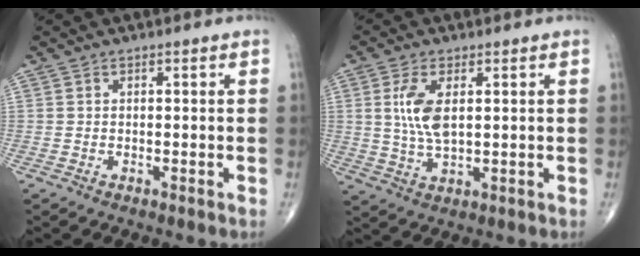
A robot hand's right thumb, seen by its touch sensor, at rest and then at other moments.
{"total": 7.2, "force": [1.6, 3.2, 6.2], "torque": [-0.134, -0.007, 0.036]}